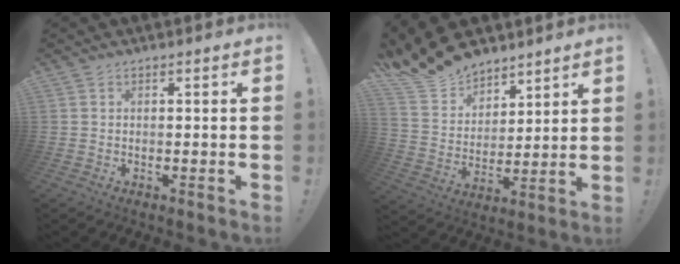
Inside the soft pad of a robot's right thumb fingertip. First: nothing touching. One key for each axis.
{"total": 14.6, "fx": 13.2, "fy": 5.9, "fz": 2.3, "tx": -0.070, "ty": -0.109, "tz": 0.248}